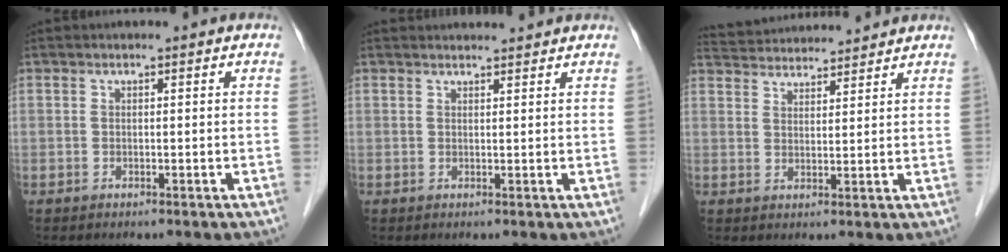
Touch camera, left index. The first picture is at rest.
{"total": 4.8, "force": [4.7, 0.6, 0.9], "torque": [-0.010, 0.023, 0.056]}
{"total": 11.0, "force": [10.6, 1.5, 2.5], "torque": [-0.047, 0.035, 0.164]}